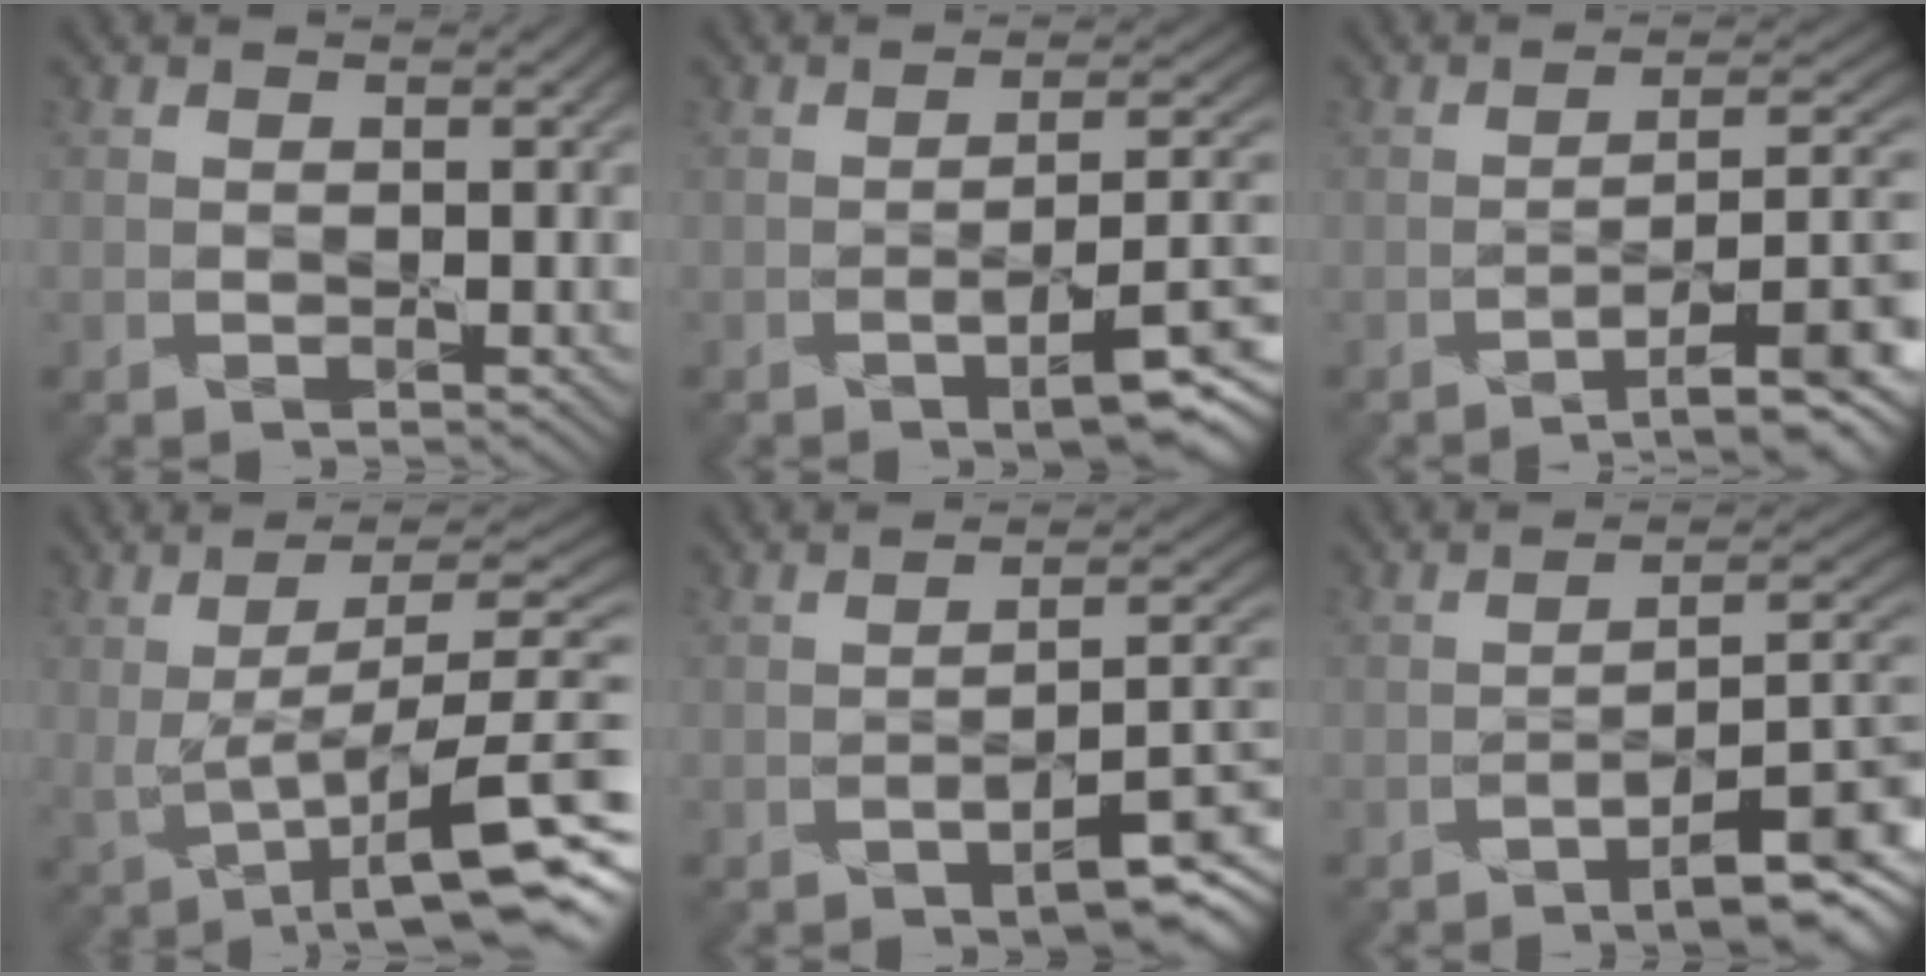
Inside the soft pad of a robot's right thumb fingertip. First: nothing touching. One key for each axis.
{"total": 8.1, "fx": -3.5, "fy": 2.1, "fz": 7.0, "tx": -0.110, "ty": -0.004, "tz": -0.054}
{"total": 10.1, "fx": -4.9, "fy": 2.8, "fz": 8.4, "tx": -0.120, "ty": 0.003, "tz": -0.073}
{"total": 12.9, "fx": -1.1, "fy": 3.4, "fz": 12.4, "tx": -0.193, "ty": 0.012, "tz": -0.009}
{"total": 7.2, "fx": -3.6, "fy": 2.3, "fz": 5.8, "tx": -0.084, "ty": -0.004, "tz": -0.059}
{"total": 8.9, "fx": -4.8, "fy": 2.3, "fz": 7.1, "tx": -0.105, "ty": 0.000, "tz": -0.075}